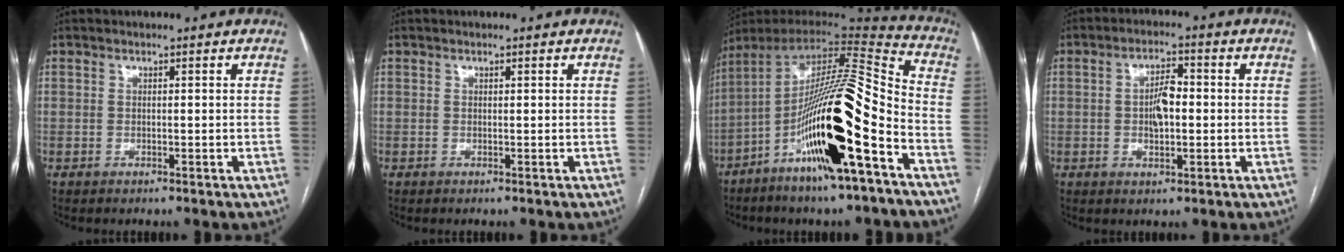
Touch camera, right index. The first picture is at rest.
{"total": 0.0}
{"total": 22.3, "force": [-9.3, 2.0, 20.1], "torque": [-0.343, -0.016, -0.159]}
{"total": 1.3, "force": [-0.2, 0.1, 1.3], "torque": [-0.021, 0.004, -0.003]}